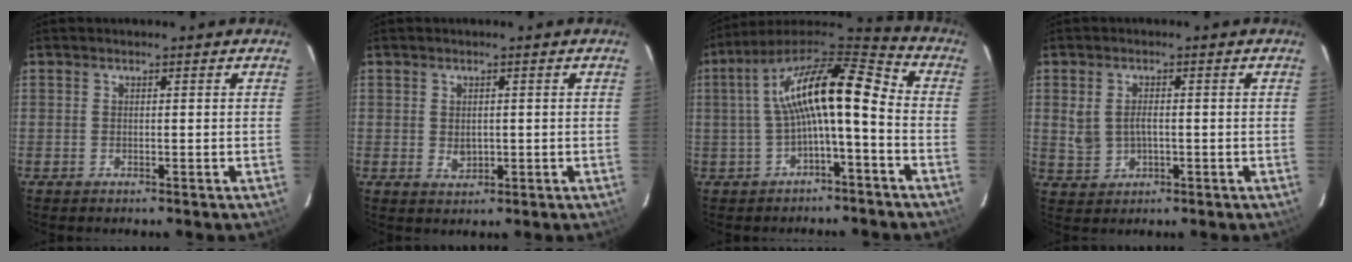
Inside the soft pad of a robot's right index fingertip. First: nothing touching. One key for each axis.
{"total": 3.2, "fx": -0.3, "fy": 2.5, "fz": 1.8, "tx": -0.030, "ty": -0.001, "tz": 0.000}
{"total": 15.0, "fx": -1.2, "fy": 4.0, "fz": 14.5, "tx": -0.270, "ty": 0.030, "tz": -0.025}
{"total": 4.1, "fx": 0.0, "fy": 2.8, "fz": 3.0, "tx": -0.060, "ty": 0.002, "tz": 0.008}